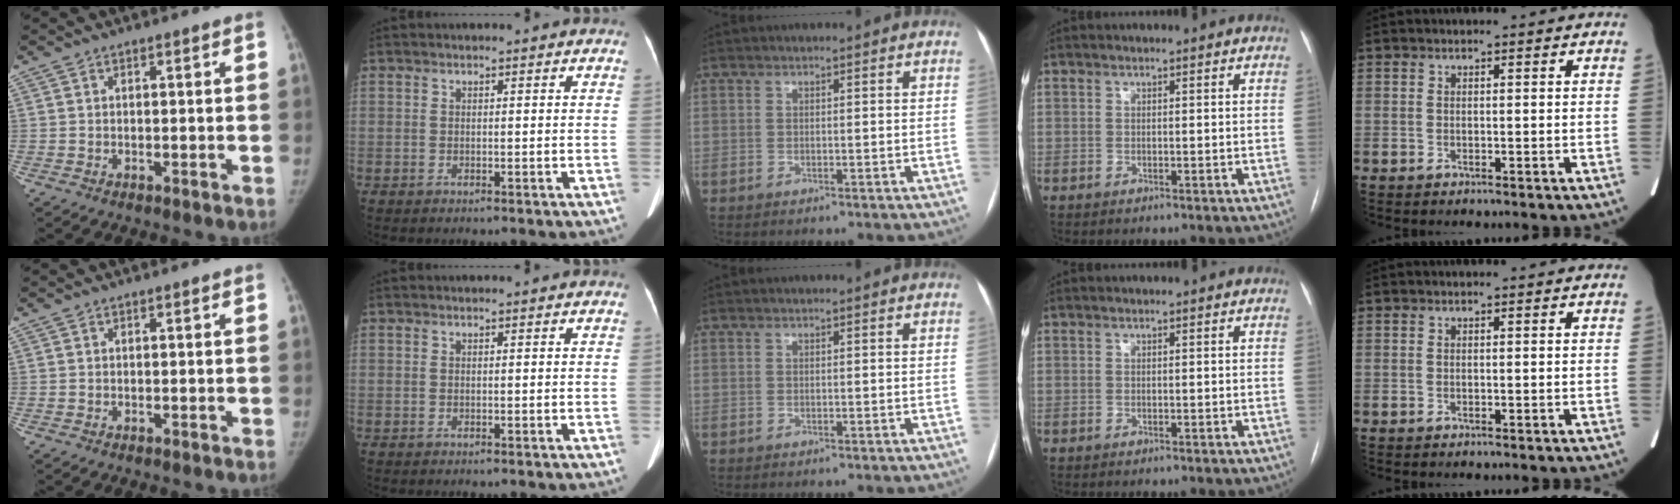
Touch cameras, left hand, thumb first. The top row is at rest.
{}